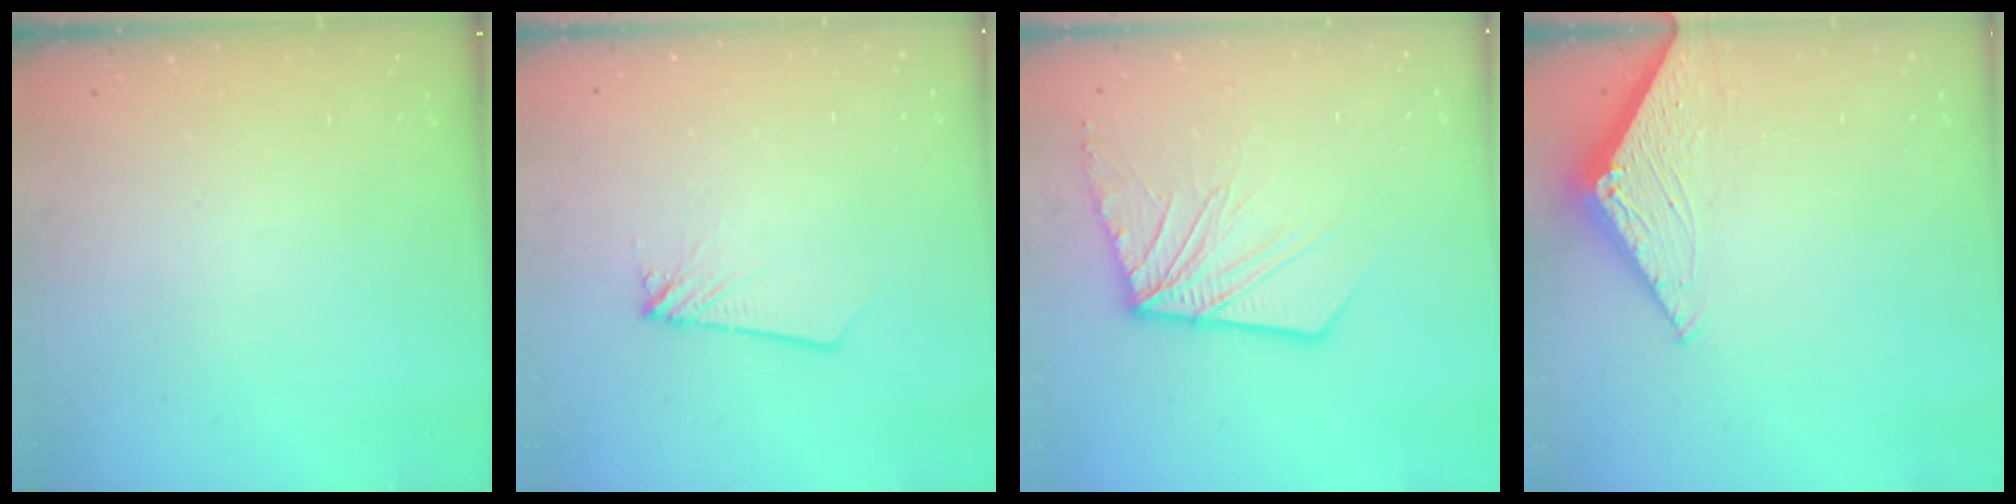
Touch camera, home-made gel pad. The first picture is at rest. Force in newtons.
{"total": 1.9, "press": 1.9, "slide": 0.2}
{"total": 12.5, "press": 12.4, "slide": 1.7}
{"total": 2.8, "press": 2.8, "slide": 0.2}